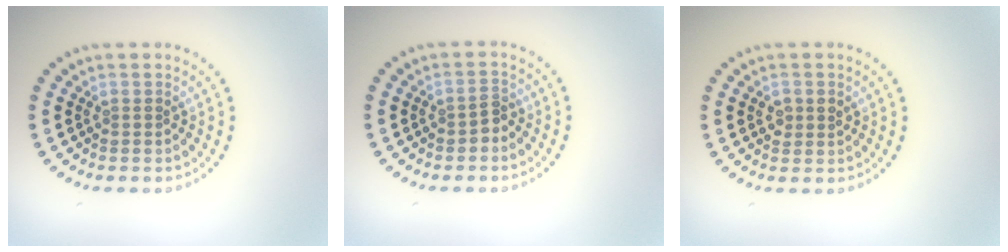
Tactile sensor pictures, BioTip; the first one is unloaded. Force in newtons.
{"total": 1.3, "press": 1.2, "slide": 0.6}
{"total": 1.6, "press": 1.5, "slide": 0.1}